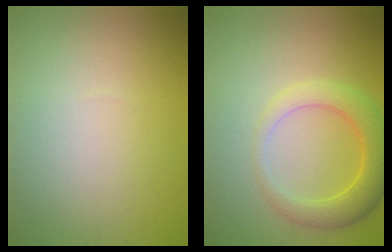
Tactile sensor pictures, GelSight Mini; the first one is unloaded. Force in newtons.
{"total": 4.3, "press": 4.3, "slide": 0.3}